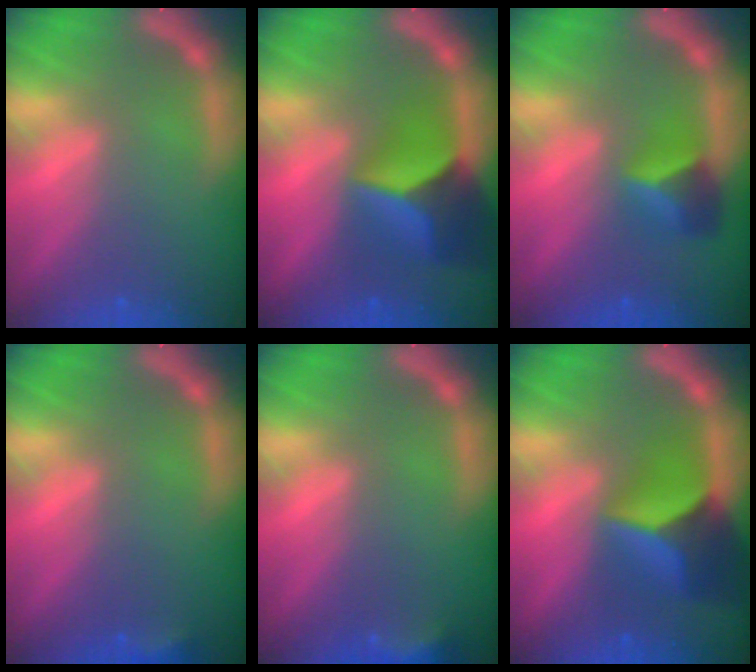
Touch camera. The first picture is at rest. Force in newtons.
{"total": 7.9}
{"total": 3.4}
{"total": 1.4}
{"total": 3.0}
{"total": 7.9}